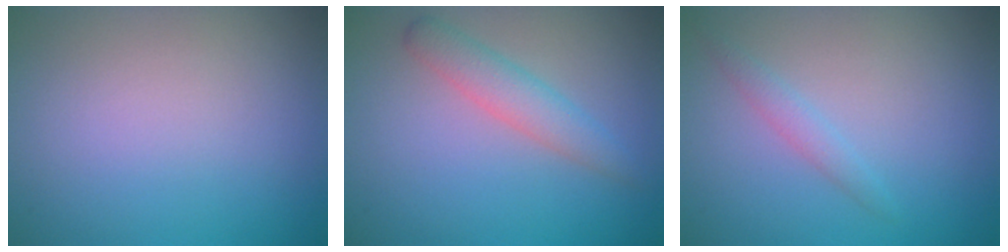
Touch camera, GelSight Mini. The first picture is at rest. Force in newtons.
{"total": 2.7, "press": 2.7, "slide": 0.1}
{"total": 1.3, "press": 1.3, "slide": 0.1}